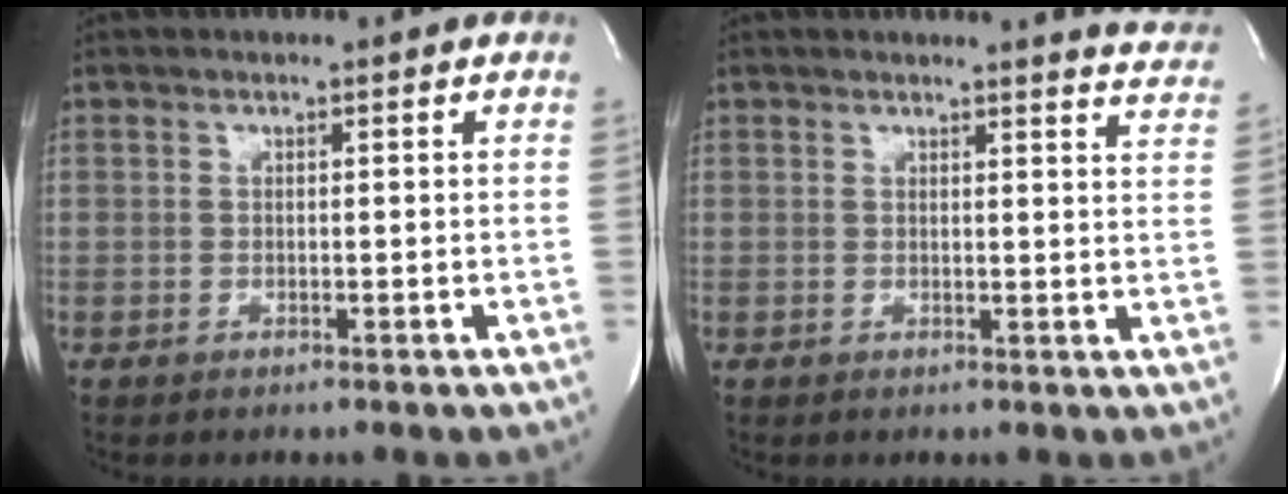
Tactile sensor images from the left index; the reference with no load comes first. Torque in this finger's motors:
{"motor_torque": [0.00, -0.19, 0.20, 0.03]}